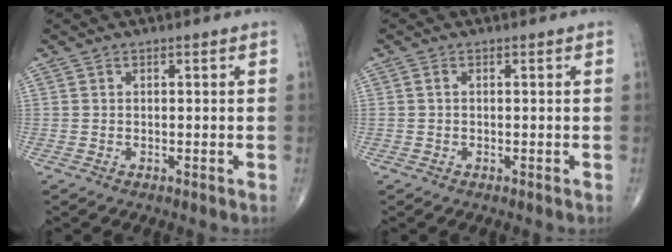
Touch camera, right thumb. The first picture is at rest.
{"total": 0.6, "force": [0.0, 0.3, 0.5], "torque": [-0.010, 0.001, 0.000]}